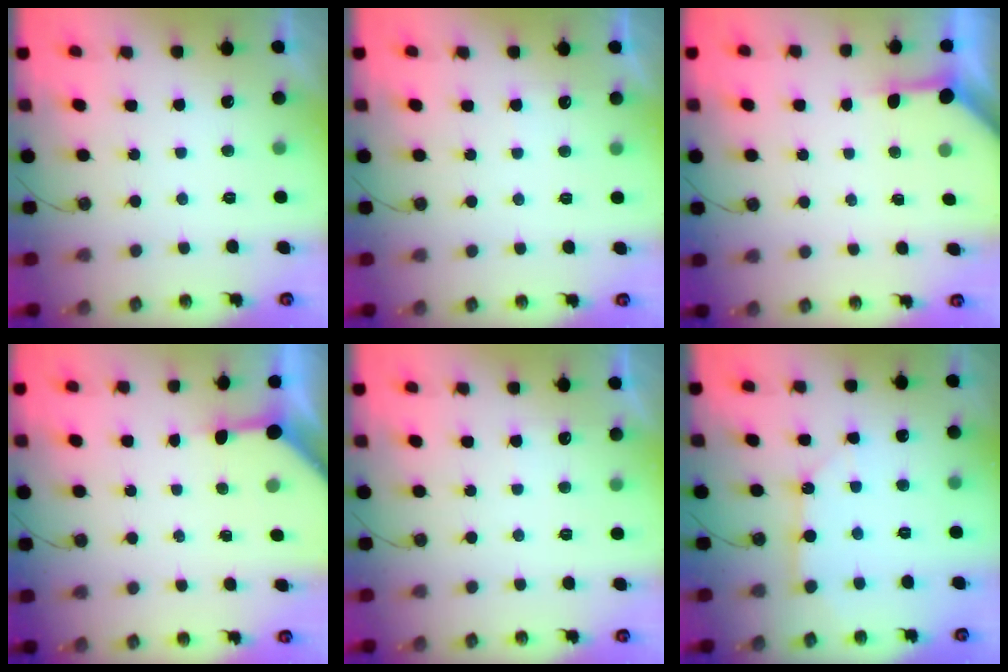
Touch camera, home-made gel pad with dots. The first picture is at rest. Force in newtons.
{"total": 3.3, "press": 3.2, "slide": 0.5}
{"total": 3.4, "press": 3.4, "slide": 0.5}
{"total": 3.8, "press": 3.8, "slide": 0.4}
{"total": 3.3, "press": 3.2, "slide": 0.5}
{"total": 5.1, "press": 5.1, "slide": 0.2}